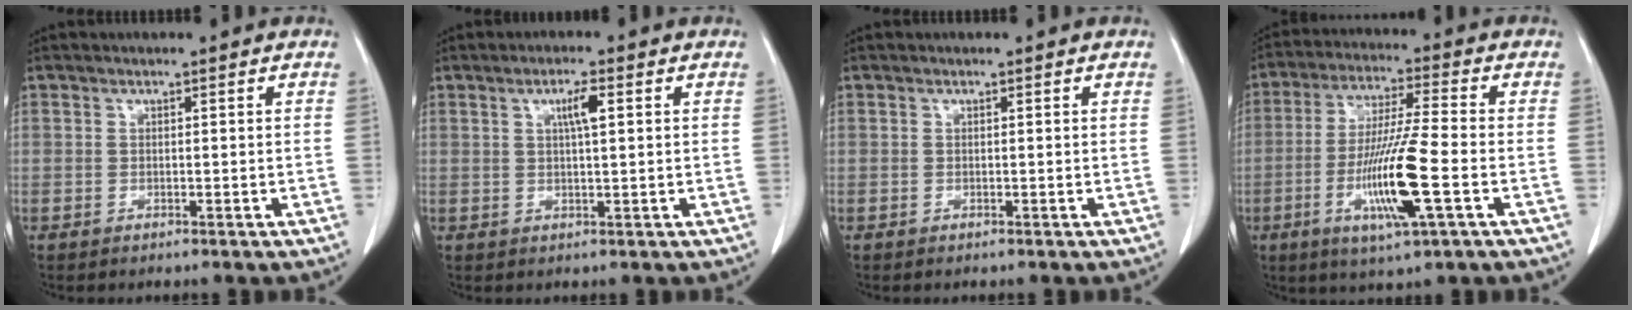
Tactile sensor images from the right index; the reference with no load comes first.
{"total": 3.2, "force": [1.1, 0.3, 3.0], "torque": [-0.054, 0.001, 0.018]}
{"total": 0.0}
{"total": 12.9, "force": [-3.6, 0.1, 12.4], "torque": [-0.239, -0.016, -0.068]}